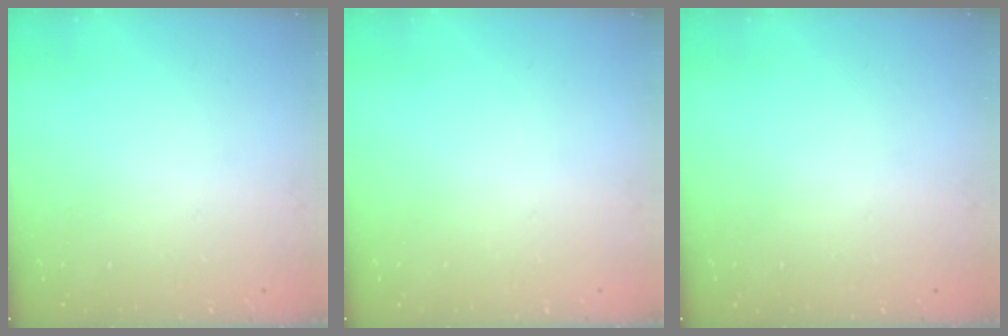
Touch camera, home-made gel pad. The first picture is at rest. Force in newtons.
{"total": 0.0}
{"total": 0.0}